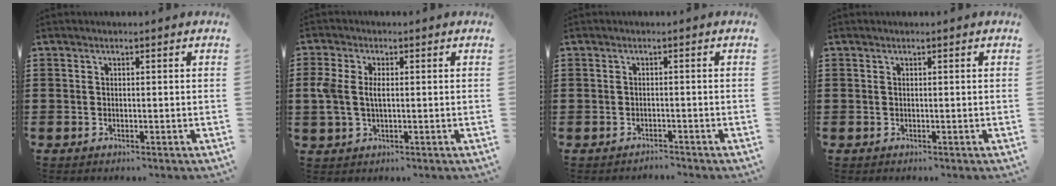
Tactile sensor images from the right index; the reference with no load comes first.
{"total": 4.1, "force": [0.3, 2.3, 3.3], "torque": [-0.092, 0.002, -0.004]}
{"total": 1.4, "force": [-1.3, 0.0, -0.3], "torque": [0.000, 0.002, -0.030]}
{"total": 0.0}